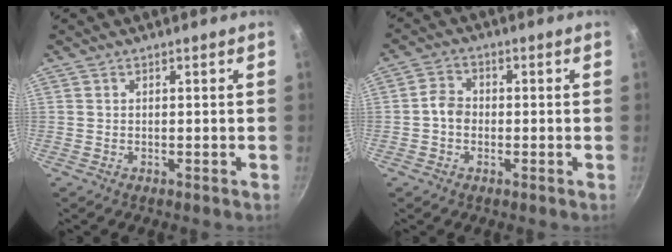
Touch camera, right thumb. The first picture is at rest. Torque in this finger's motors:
{"motor_torque": [-0.26, 0.42, 0.26, 0.24, -0.01]}